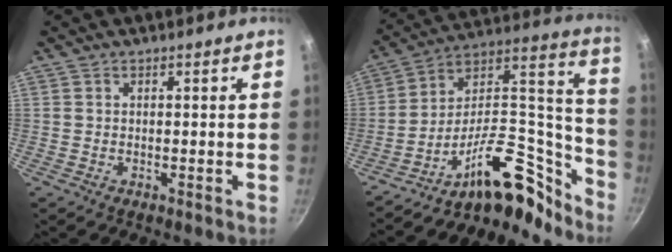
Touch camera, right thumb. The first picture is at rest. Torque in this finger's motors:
{"motor_torque": [0.66, 0.26, 0.88, -1.87, 0.05]}